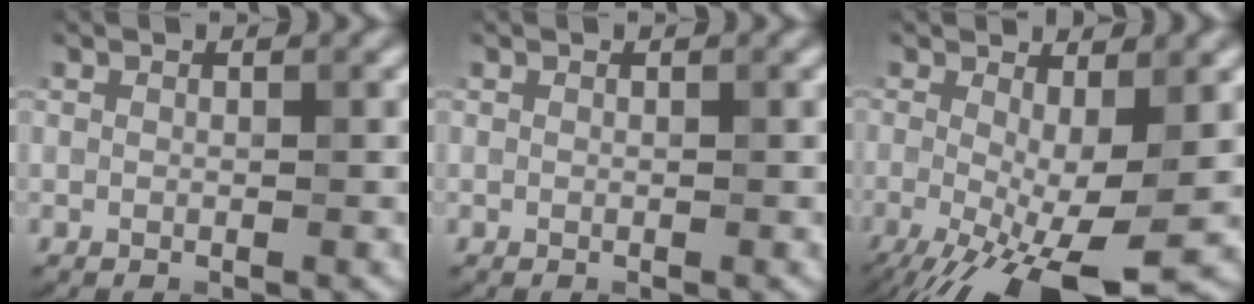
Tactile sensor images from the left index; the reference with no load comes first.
{"total": 0.0}
{"total": 9.4, "force": [-3.0, 2.6, 8.5], "torque": [-0.156, -0.022, -0.047]}